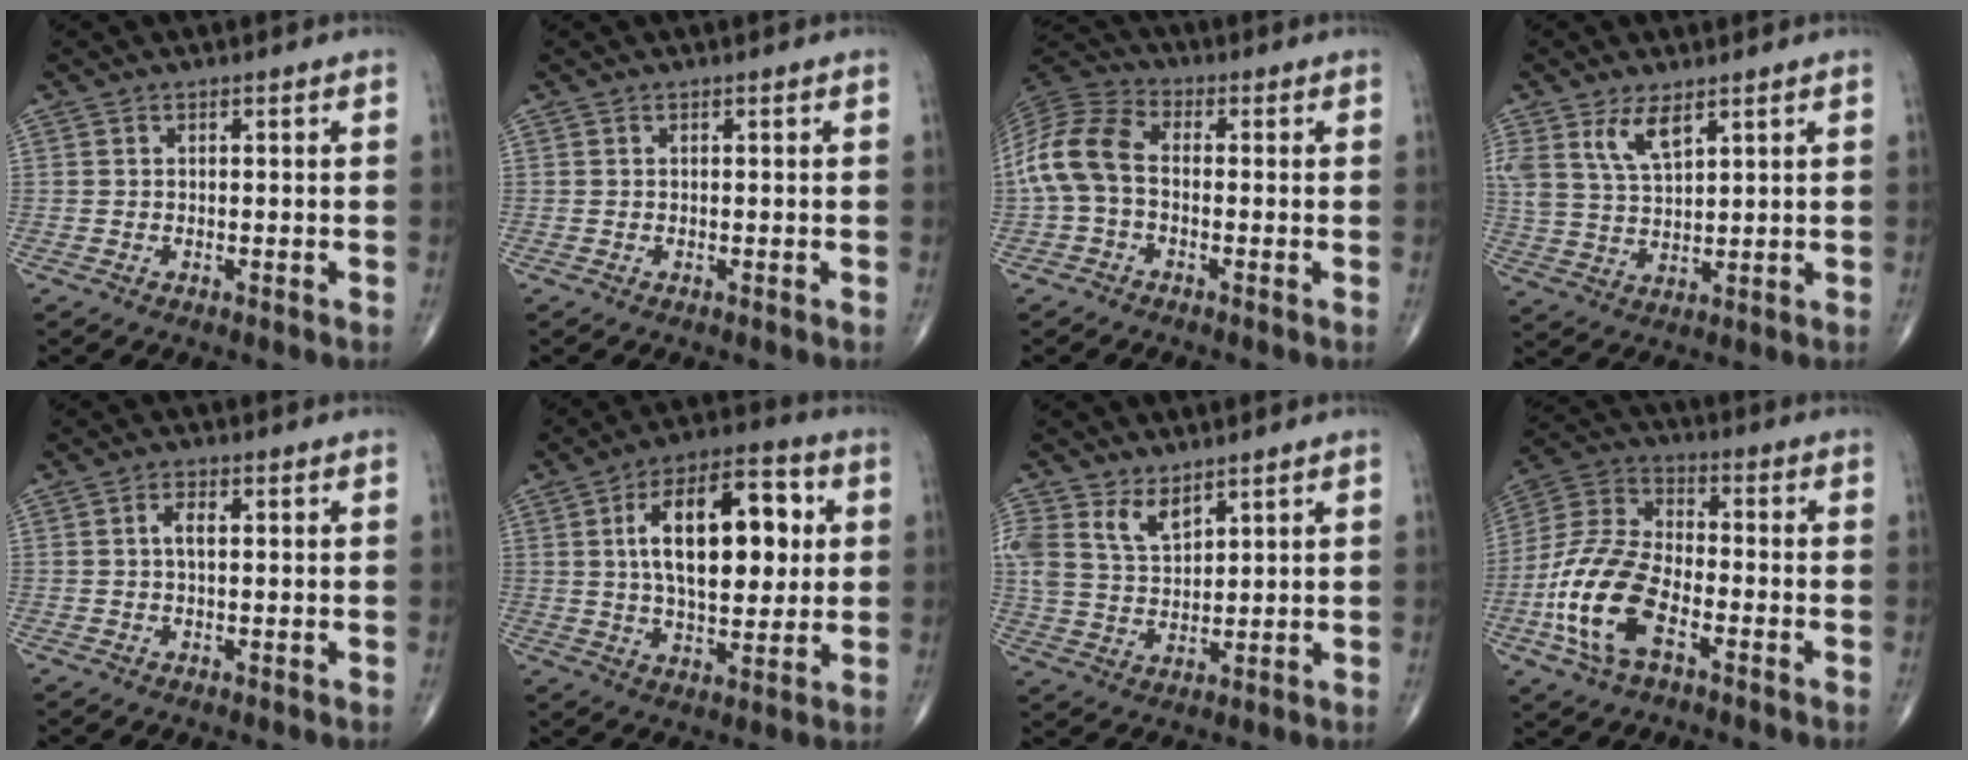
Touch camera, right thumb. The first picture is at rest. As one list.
[{"total": 0.0}, {"total": 10.4, "force": [-1.0, 6.5, 8.0], "torque": [-0.170, 0.029, -0.034]}, {"total": 7.1, "force": [4.2, 3.0, 4.9], "torque": [-0.089, -0.020, 0.088]}, {"total": 2.9, "force": [0.6, 1.4, 2.5], "torque": [-0.046, 0.006, 0.009]}, {"total": 19.7, "force": [3.9, 9.7, 16.8], "torque": [-0.240, 0.008, 0.059]}, {"total": 8.1, "force": [5.1, 4.5, 4.4], "torque": [-0.073, -0.025, 0.110]}, {"total": 14.9, "force": [-5.4, 7.5, 11.7], "torque": [-0.248, 0.024, -0.108]}]